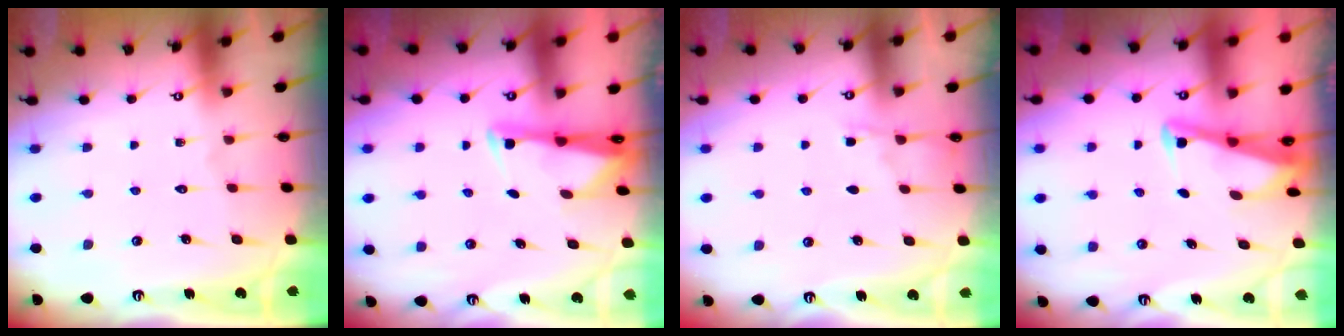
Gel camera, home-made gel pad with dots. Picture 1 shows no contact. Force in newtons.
{"total": 2.6, "press": 2.6, "slide": 0.3}
{"total": 2.9, "press": 2.9, "slide": 0.4}
{"total": 2.7, "press": 2.7, "slide": 0.3}